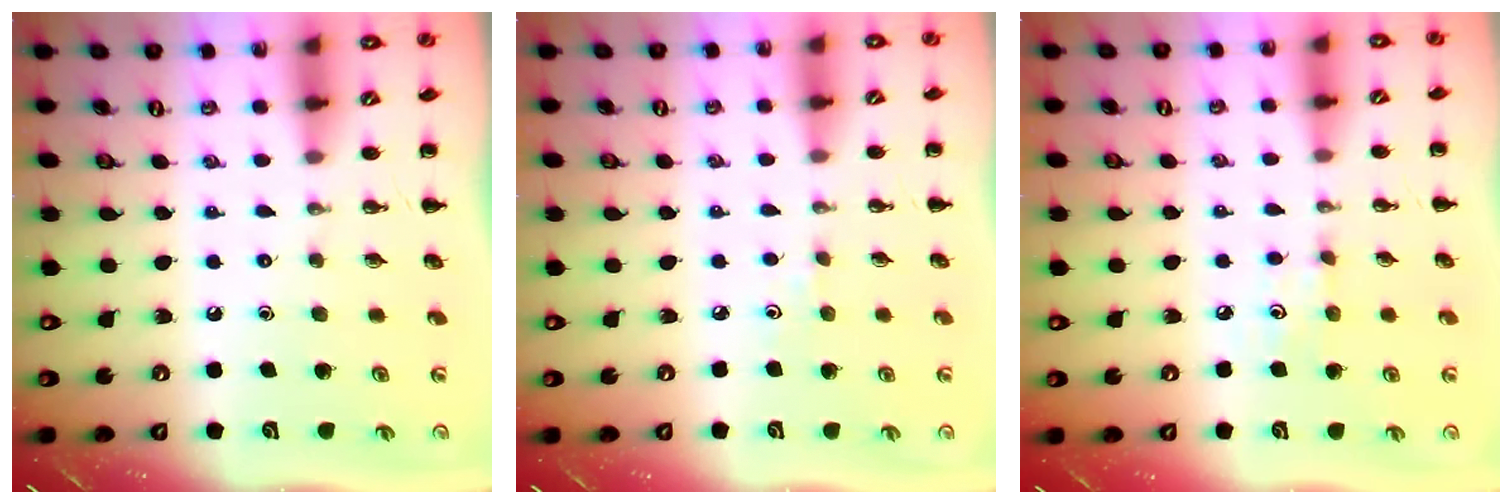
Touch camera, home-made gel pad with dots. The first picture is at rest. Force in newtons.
{"total": 2.9, "press": 2.7, "slide": 0.9}
{"total": 4.3, "press": 4.1, "slide": 1.4}